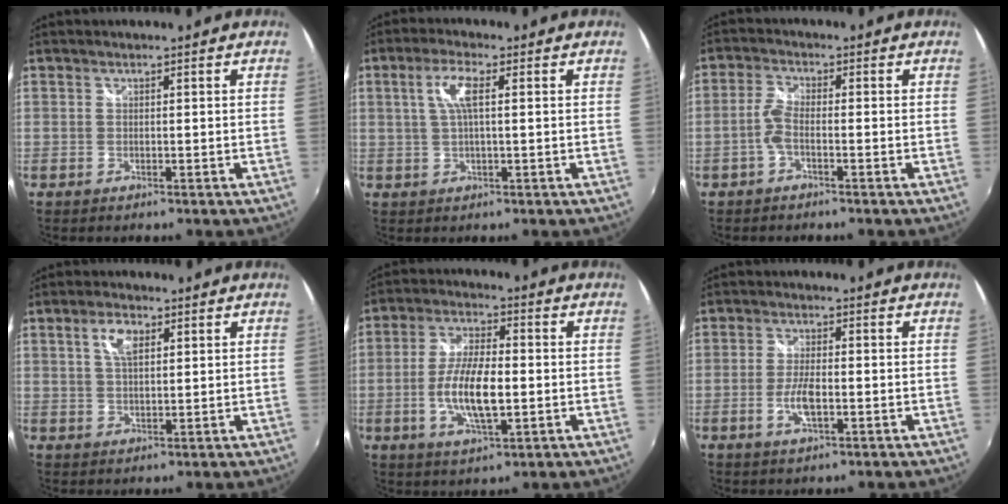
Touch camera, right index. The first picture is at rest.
{"total": 5.0, "force": [1.1, 1.0, 4.8], "torque": [-0.094, 0.006, 0.021]}
{"total": 3.1, "force": [-1.4, 0.7, 2.6], "torque": [-0.066, 0.005, -0.031]}
{"total": 4.6, "force": [1.9, 2.1, 3.6], "torque": [-0.066, 0.008, 0.035]}
{"total": 10.8, "force": [-2.0, 3.7, 9.9], "torque": [-0.198, -0.004, -0.037]}
{"total": 4.8, "force": [-1.5, 1.4, 4.4], "torque": [-0.093, -0.004, -0.029]}